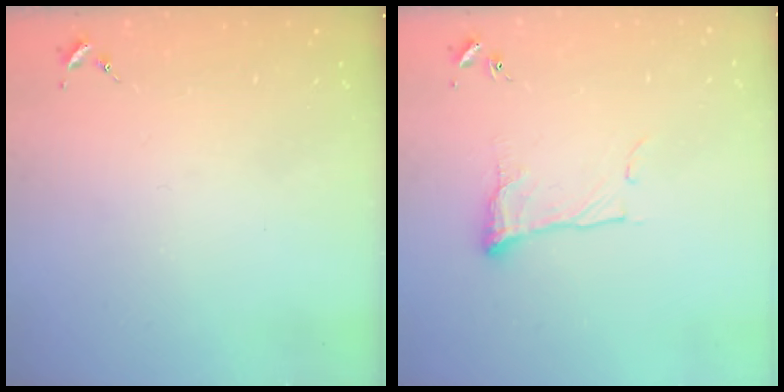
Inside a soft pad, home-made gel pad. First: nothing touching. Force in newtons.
{"total": 9.1, "press": 9.1, "slide": 0.3}